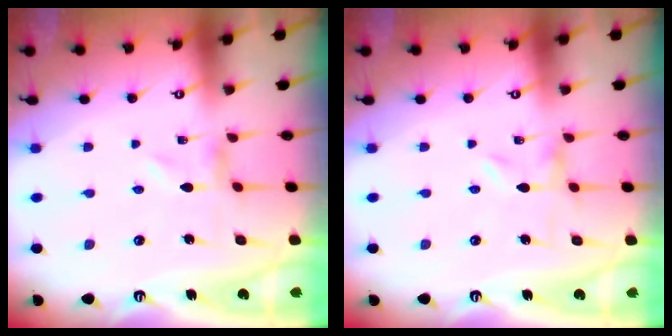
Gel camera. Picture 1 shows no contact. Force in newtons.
{"total": 0.0}